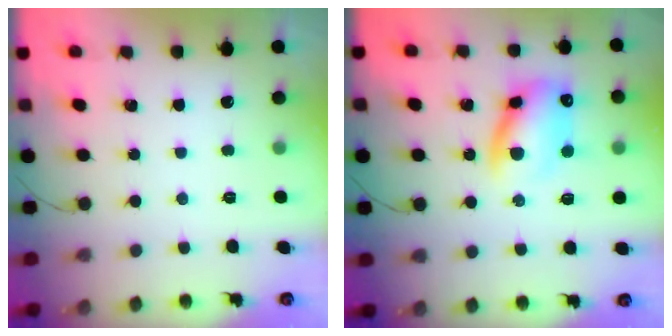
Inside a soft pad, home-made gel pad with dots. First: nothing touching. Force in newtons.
{"total": 12.3, "press": 12.0, "slide": 2.3}